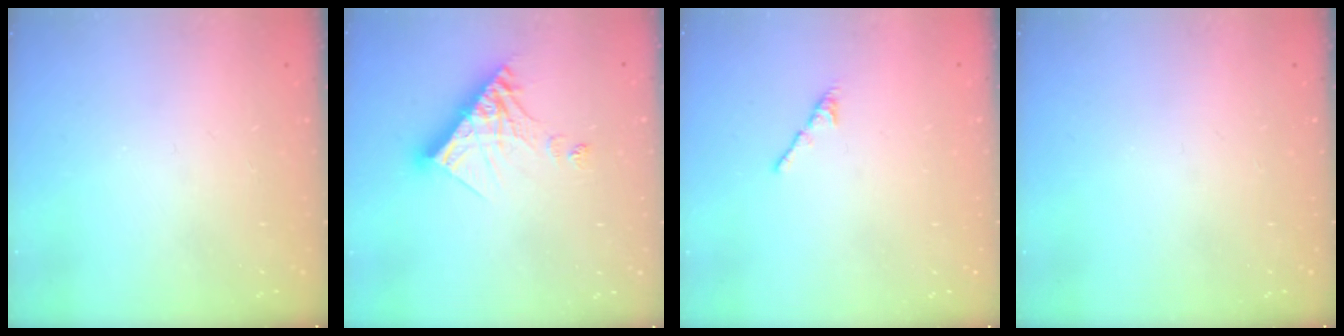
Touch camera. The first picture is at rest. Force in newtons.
{"total": 12.7, "press": 12.6, "slide": 1.2}
{"total": 2.7, "press": 2.6, "slide": 0.8}
{"total": 0.0}